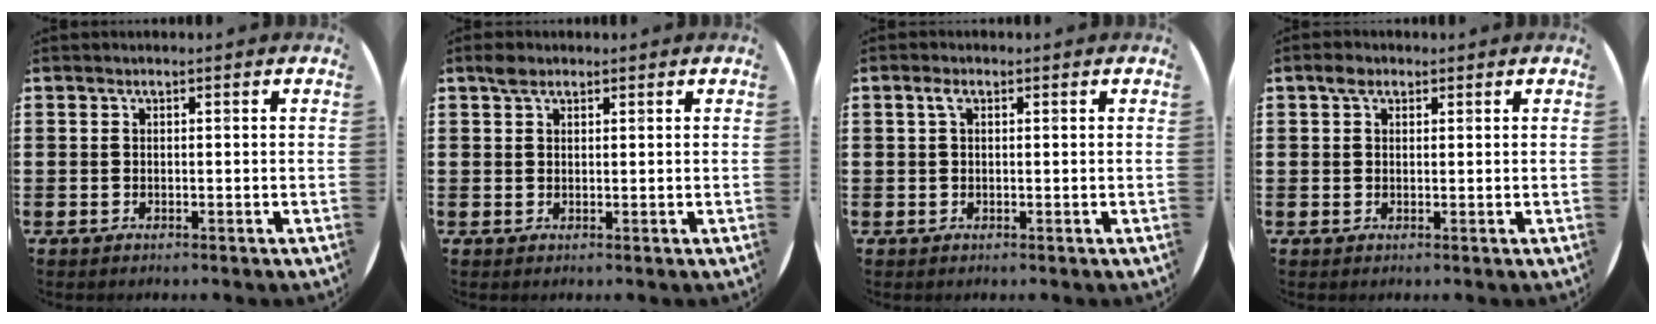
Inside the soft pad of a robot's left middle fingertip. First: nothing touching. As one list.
[{"total": 1.6, "force": [1.2, 0.8, 0.6], "torque": [-0.006, 0.002, 0.021]}, {"total": 1.4, "force": [0.5, 0.7, 1.1], "torque": [-0.025, 0.006, 0.009]}, {"total": 1.8, "force": [1.1, 1.1, 0.9], "torque": [-0.011, 0.004, 0.019]}]